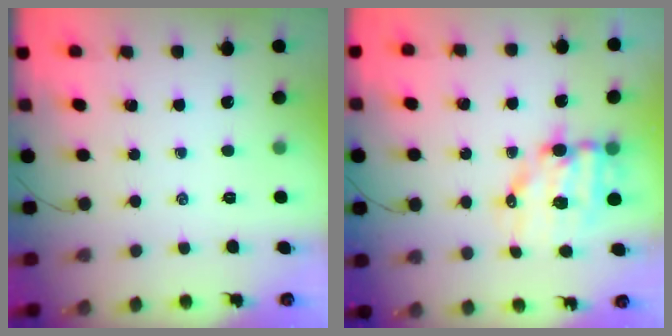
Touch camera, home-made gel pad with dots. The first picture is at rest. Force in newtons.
{"total": 10.1, "press": 9.9, "slide": 2.3}